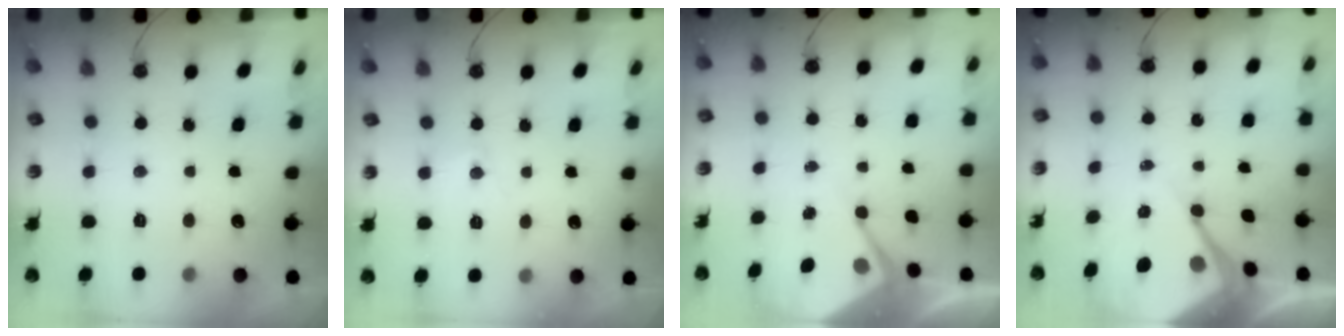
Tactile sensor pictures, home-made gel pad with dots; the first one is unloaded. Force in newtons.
{"total": 4.8, "press": 4.8, "slide": 0.7}
{"total": 5.4, "press": 5.3, "slide": 0.6}
{"total": 8.3, "press": 8.2, "slide": 0.7}